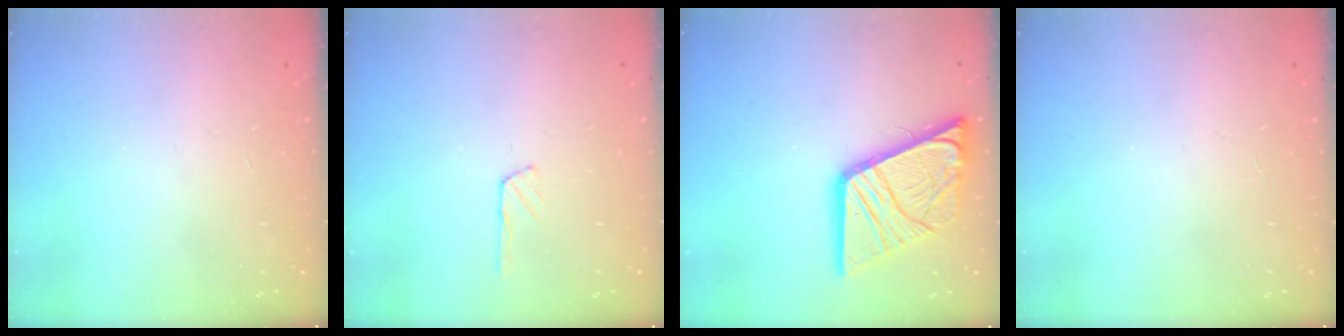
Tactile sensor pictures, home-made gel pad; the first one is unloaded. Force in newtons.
{"total": 2.3, "press": 2.3, "slide": 0.2}
{"total": 18.0, "press": 17.9, "slide": 2.1}
{"total": 0.0}